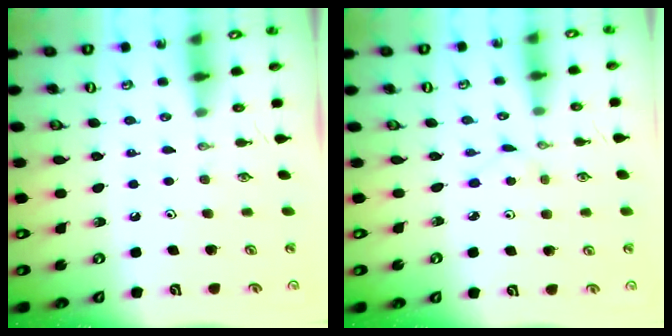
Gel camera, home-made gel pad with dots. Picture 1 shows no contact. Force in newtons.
{"total": 1.6, "press": 1.6, "slide": 0.2}